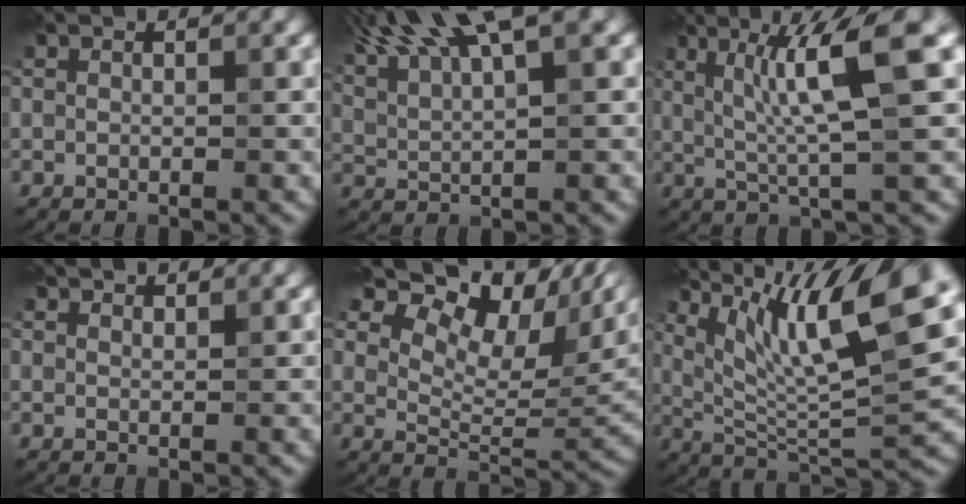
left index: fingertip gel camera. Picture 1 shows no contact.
{"total": 11.0, "force": [7.0, 3.0, 7.9], "torque": [-0.144, 0.032, 0.109]}
{"total": 7.8, "force": [2.0, 1.0, 7.4], "torque": [-0.125, 0.012, 0.035]}
{"total": 2.2, "force": [2.1, 0.4, 0.6], "torque": [-0.008, -0.002, 0.027]}
{"total": 12.2, "force": [7.7, 5.0, 8.0], "torque": [-0.140, 0.022, 0.125]}
{"total": 12.6, "force": [5.9, 3.2, 10.6], "torque": [-0.177, 0.006, 0.107]}